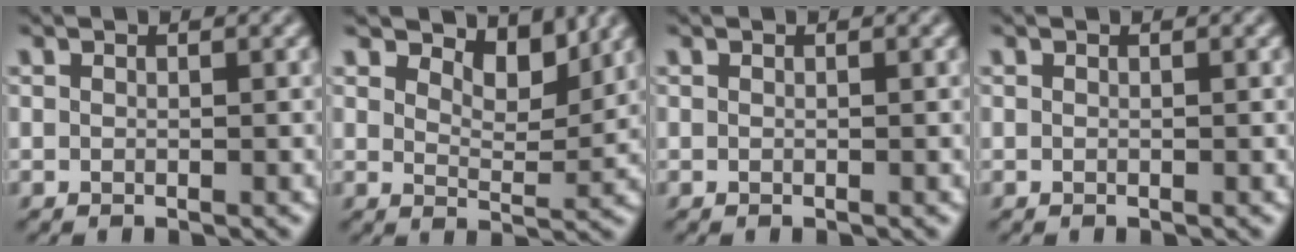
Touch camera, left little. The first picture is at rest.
{"total": 4.7, "force": [3.7, 1.7, 2.3], "torque": [-0.045, -0.002, 0.048]}
{"total": 0.0}
{"total": 0.0}